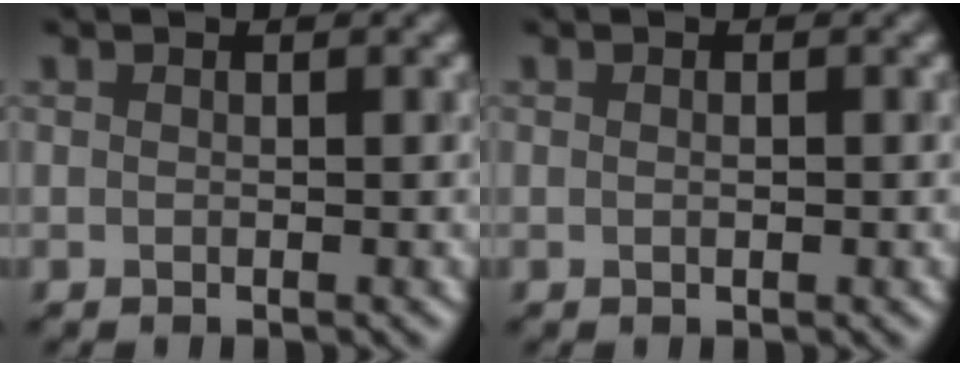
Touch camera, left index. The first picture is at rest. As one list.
[{"total": 0.6, "force": [0.0, 0.2, 0.6], "torque": [-0.011, -0.001, 0.000]}]